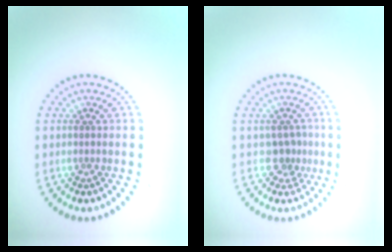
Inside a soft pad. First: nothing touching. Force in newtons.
{"total": 1.8, "press": 1.5, "slide": 1.1}